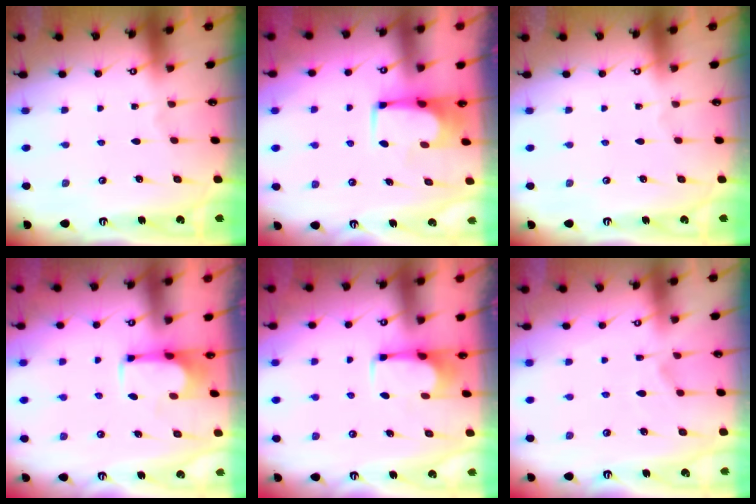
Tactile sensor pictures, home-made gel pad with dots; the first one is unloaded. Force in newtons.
{"total": 1.6, "press": 1.5, "slide": 0.3}
{"total": 0.0}
{"total": 3.5, "press": 3.5, "slide": 0.7}
{"total": 3.7, "press": 3.7, "slide": 0.6}
{"total": 2.1, "press": 1.8, "slide": 1.2}